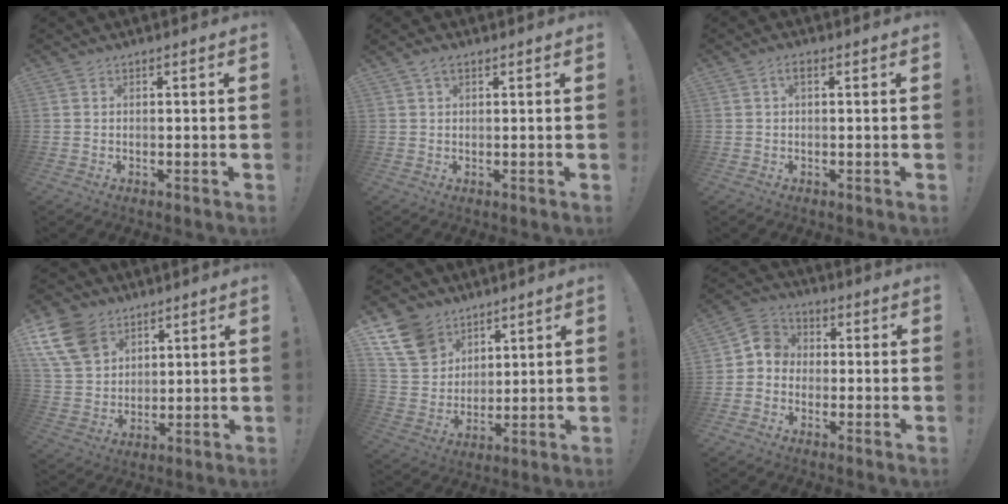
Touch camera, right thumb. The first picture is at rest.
{"total": 2.4, "force": [1.2, 1.1, 1.7], "torque": [-0.028, 0.000, 0.020]}
{"total": 1.8, "force": [0.3, 0.8, 1.7], "torque": [-0.028, 0.005, 0.002]}
{"total": 14.8, "force": [7.9, 10.6, 6.5], "torque": [-0.126, -0.039, 0.159]}
{"total": 14.0, "force": [8.6, 9.9, 5.0], "torque": [-0.094, -0.051, 0.174]}
{"total": 6.4, "force": [-1.8, 5.6, 2.3], "torque": [-0.040, 0.026, -0.030]}